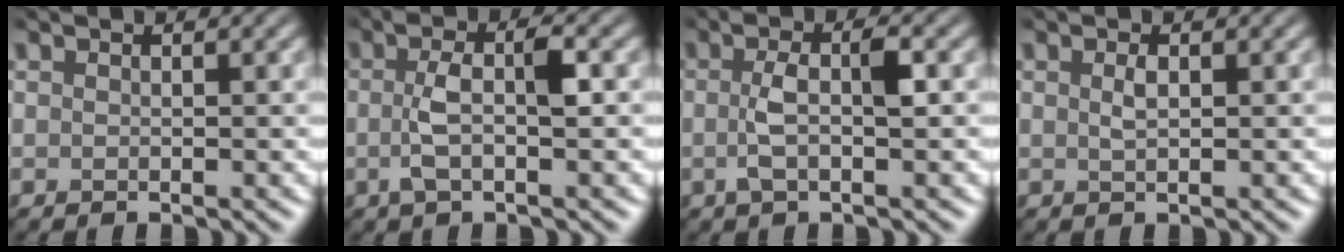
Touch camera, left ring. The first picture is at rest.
{"total": 3.7, "force": [-0.2, 1.1, 3.5], "torque": [-0.073, 0.003, -0.006]}
{"total": 3.2, "force": [-0.1, 1.0, 3.1], "torque": [-0.066, 0.003, -0.006]}
{"total": 1.0, "force": [0.3, 0.4, 0.9], "torque": [-0.020, 0.001, 0.006]}